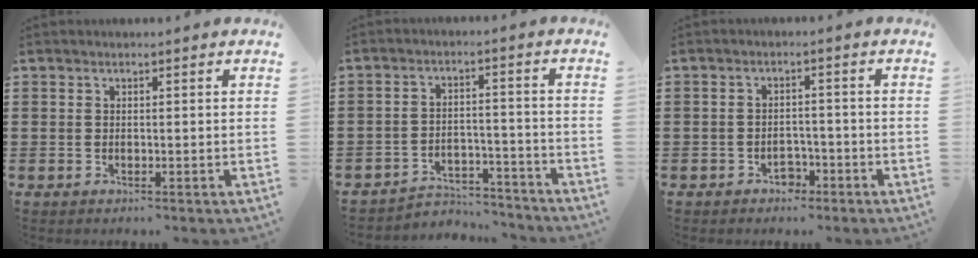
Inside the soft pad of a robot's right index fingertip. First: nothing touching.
{"total": 4.7, "force": [-4.5, 1.0, 0.7], "torque": [-0.015, 0.010, -0.091]}
{"total": 2.4, "force": [-1.9, 1.3, 0.8], "torque": [-0.019, -0.001, -0.039]}